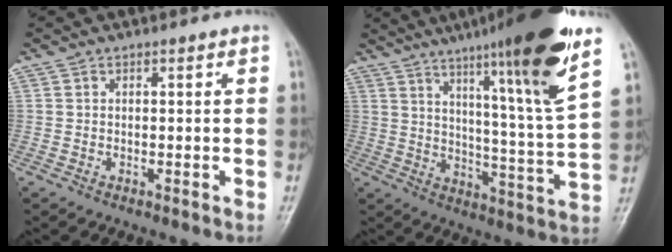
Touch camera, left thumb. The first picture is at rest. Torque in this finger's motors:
{"motor_torque": [1.50, 0.49, 1.77, -1.00, 0.39]}